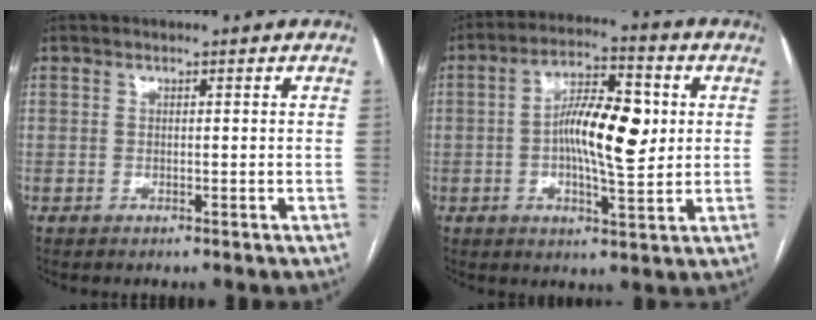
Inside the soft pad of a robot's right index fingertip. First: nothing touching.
{"total": 11.5, "force": [0.6, 3.4, 10.9], "torque": [-0.190, 0.016, 0.006]}